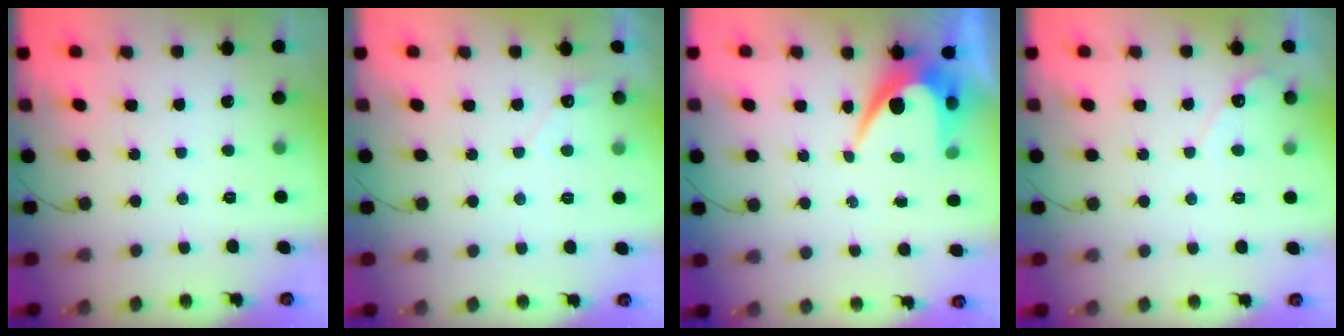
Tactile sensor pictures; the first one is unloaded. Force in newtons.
{"total": 2.8, "press": 2.8, "slide": 0.1}
{"total": 7.6, "press": 7.6, "slide": 0.5}
{"total": 3.6, "press": 3.6, "slide": 0.1}